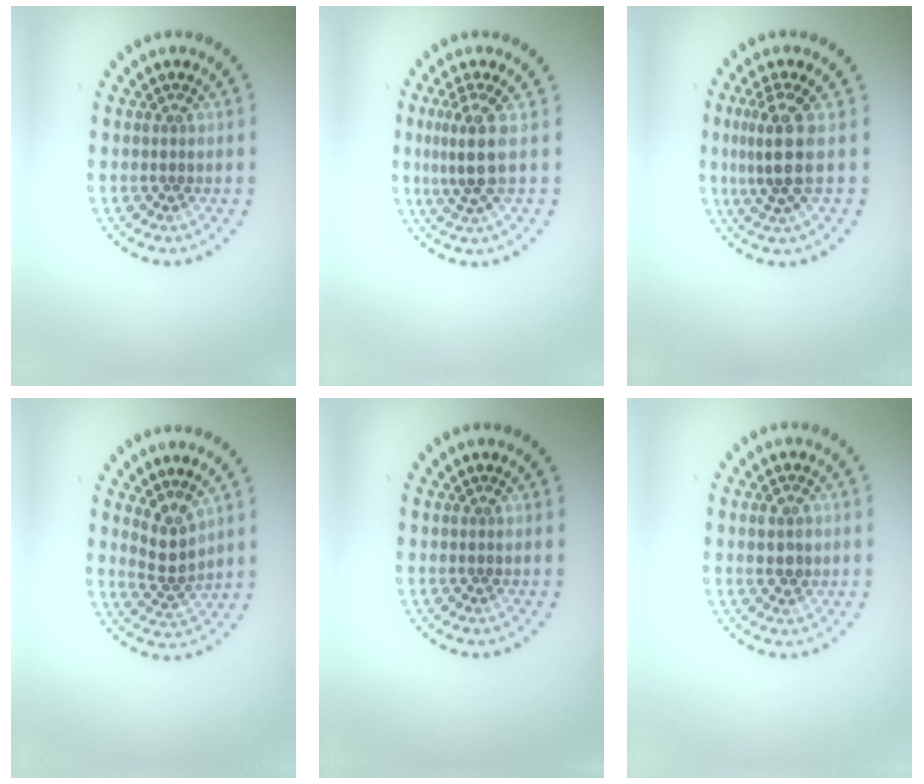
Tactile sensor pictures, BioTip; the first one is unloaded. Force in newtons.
{"total": 3.1, "press": 2.4, "slide": 2.0}
{"total": 3.6, "press": 2.7, "slide": 2.4}
{"total": 2.4, "press": 1.9, "slide": 1.5}
{"total": 0.0}
{"total": 1.7, "press": 1.7, "slide": 0.0}